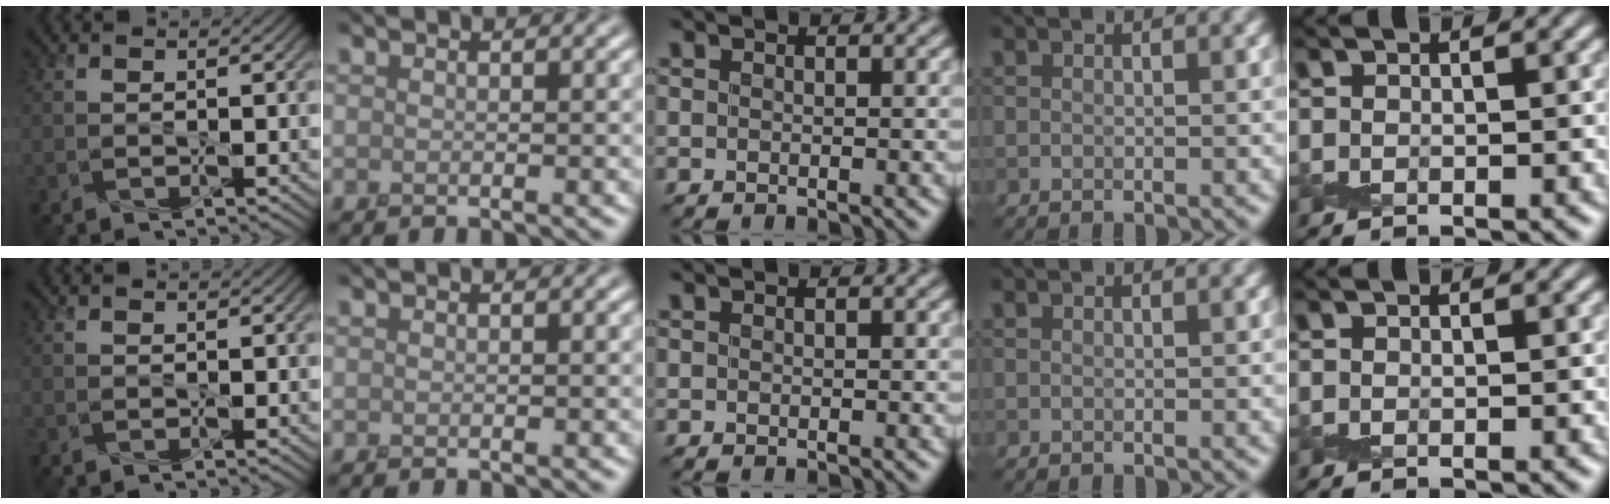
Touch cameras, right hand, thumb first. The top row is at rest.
{}